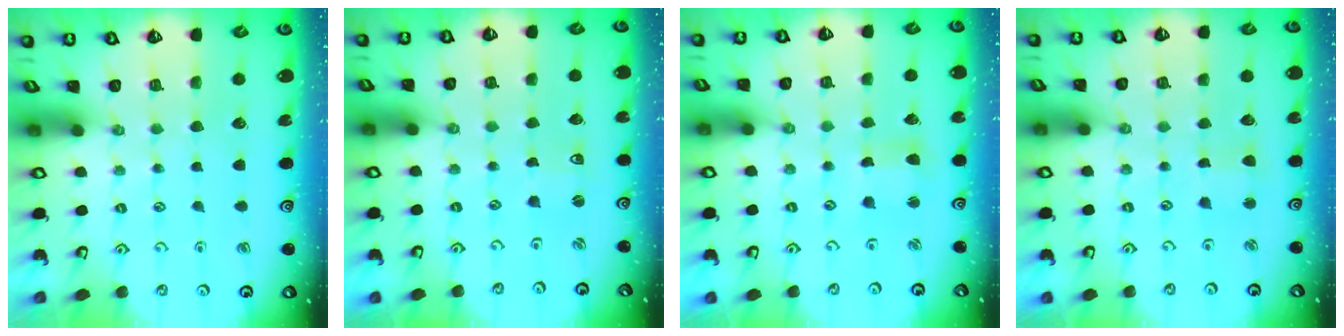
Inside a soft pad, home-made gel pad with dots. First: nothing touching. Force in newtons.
{"total": 1.9, "press": 1.8, "slide": 0.4}
{"total": 3.2, "press": 3.2, "slide": 0.3}
{"total": 2.4, "press": 2.4, "slide": 0.4}